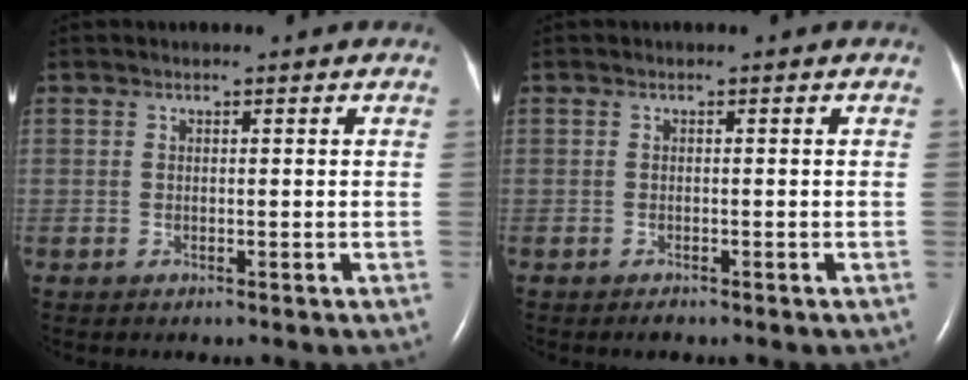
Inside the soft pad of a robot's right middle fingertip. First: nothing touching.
{"total": 0.7, "force": [-0.6, 0.1, 0.3], "torque": [-0.008, -0.002, -0.007]}